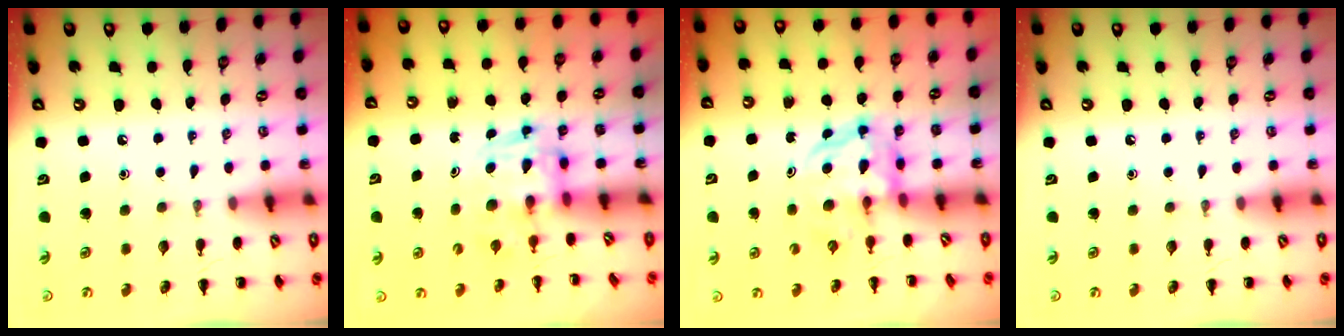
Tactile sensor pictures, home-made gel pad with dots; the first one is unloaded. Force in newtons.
{"total": 3.5, "press": 3.5, "slide": 0.6}
{"total": 4.7, "press": 4.6, "slide": 1.1}
{"total": 0.0}